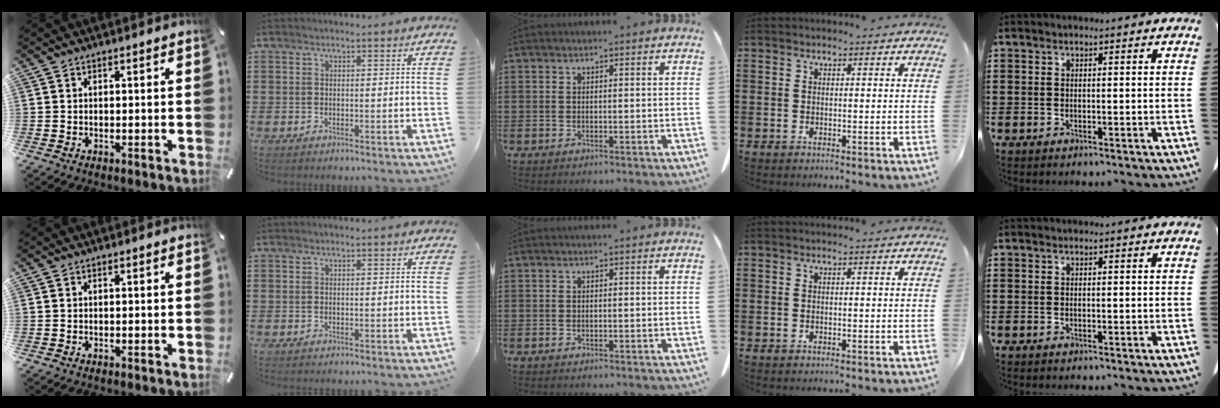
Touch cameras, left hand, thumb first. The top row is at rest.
{}